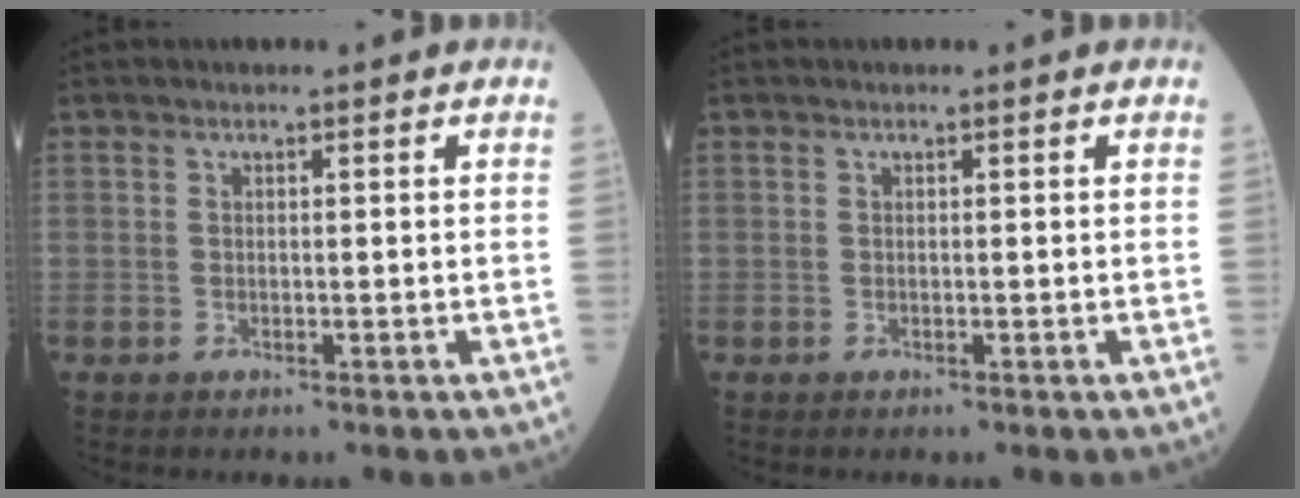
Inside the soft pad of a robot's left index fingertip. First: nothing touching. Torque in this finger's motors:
{"motor_torque": [0.06, 0.06, 0.00, 0.00]}